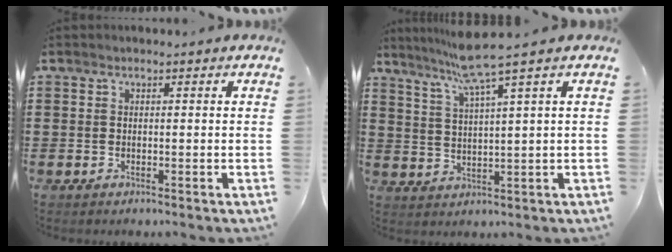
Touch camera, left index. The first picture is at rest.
{"total": 5.3, "force": [4.0, -1.1, 3.4], "torque": [-0.077, -0.010, 0.066]}